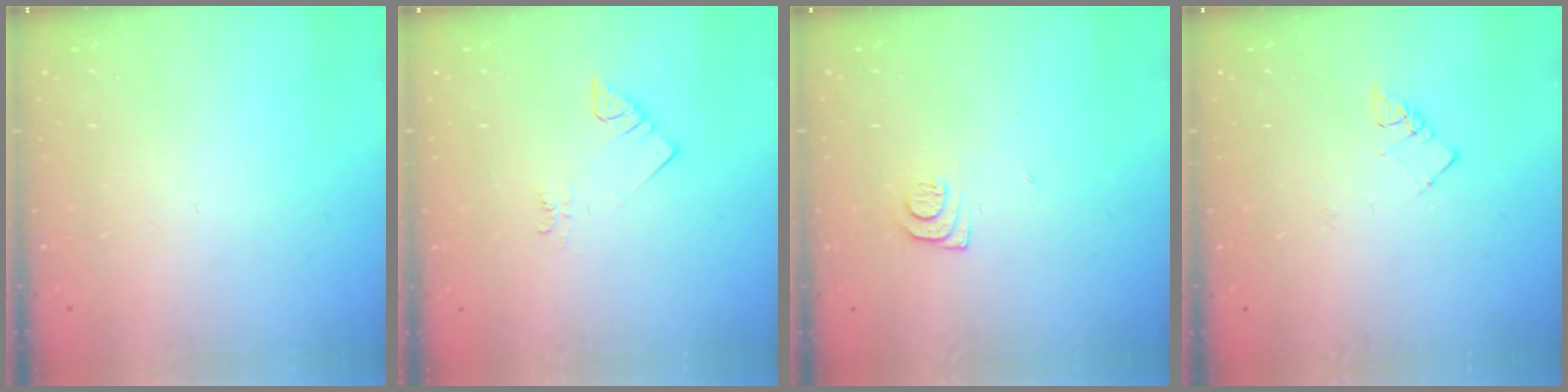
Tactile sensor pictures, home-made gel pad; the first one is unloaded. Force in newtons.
{"total": 2.1, "press": 2.0, "slide": 0.5}
{"total": 7.3, "press": 7.2, "slide": 0.8}
{"total": 3.6, "press": 3.5, "slide": 0.4}